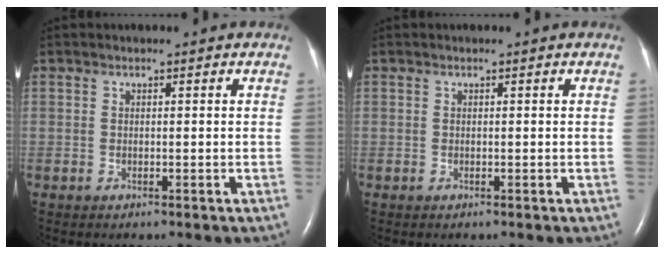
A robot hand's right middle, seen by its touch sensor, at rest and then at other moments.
{"total": 0.0}